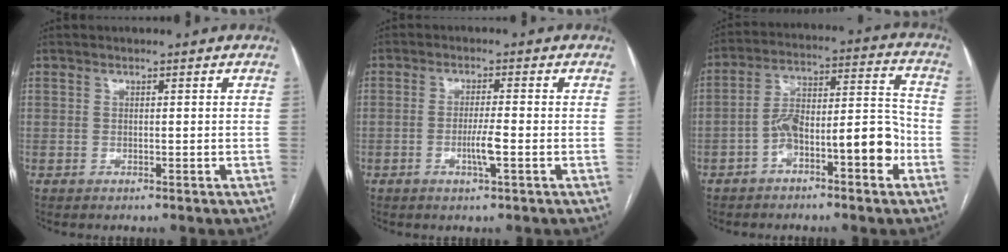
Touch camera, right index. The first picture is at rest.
{"total": 3.7, "force": [-1.2, 0.0, 3.5], "torque": [-0.068, -0.005, -0.023]}
{"total": 11.7, "force": [-4.6, 3.2, 10.2], "torque": [-0.165, 0.045, -0.071]}